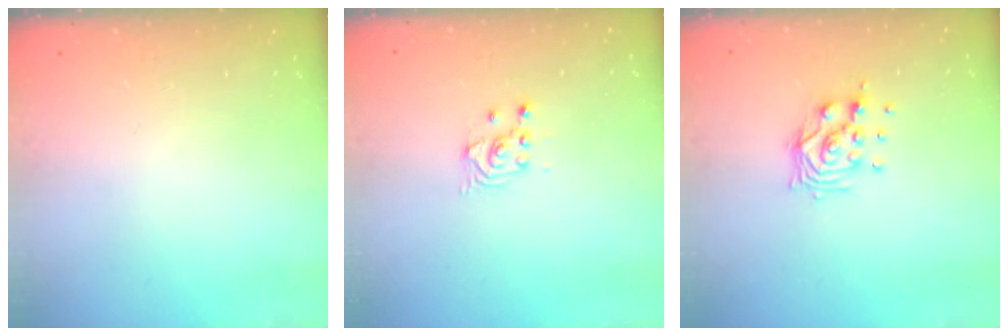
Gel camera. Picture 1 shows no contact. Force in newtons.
{"total": 2.6, "press": 2.5, "slide": 0.3}
{"total": 9.6, "press": 9.5, "slide": 1.2}